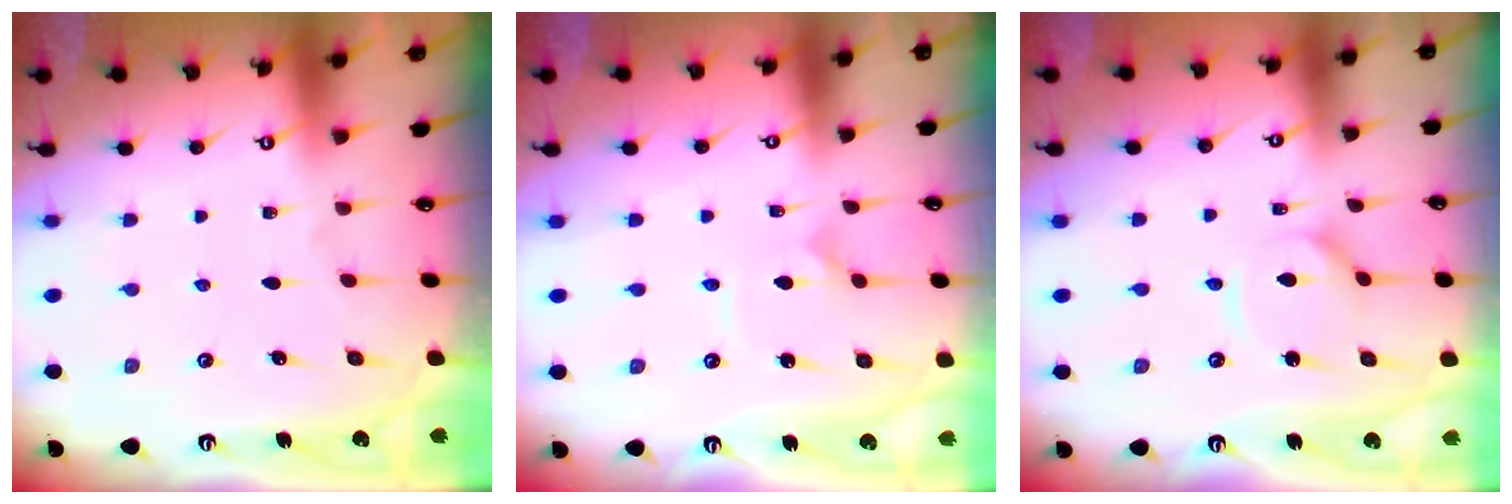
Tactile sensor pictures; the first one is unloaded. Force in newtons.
{"total": 2.3, "press": 2.3, "slide": 0.1}
{"total": 3.4, "press": 3.4, "slide": 0.4}